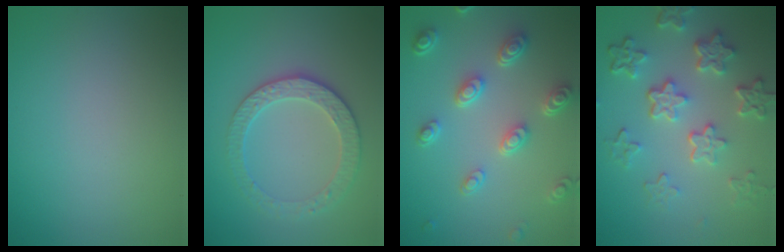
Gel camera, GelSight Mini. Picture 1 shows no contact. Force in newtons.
{"total": 3.2, "press": 3.1, "slide": 0.9}
{"total": 4.7, "press": 3.7, "slide": 2.9}
{"total": 5.8, "press": 4.4, "slide": 3.8}